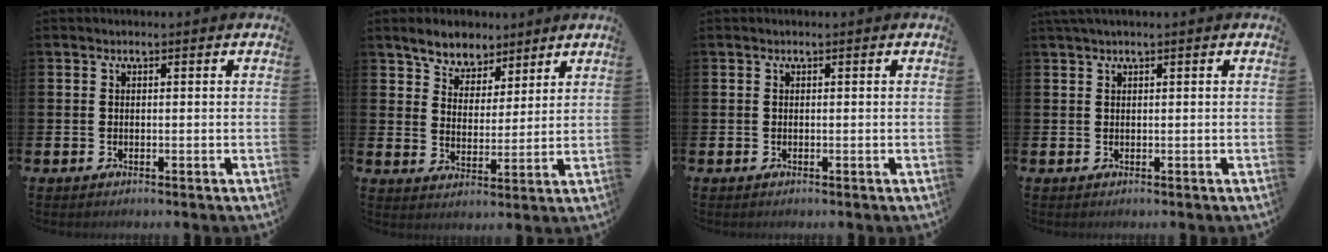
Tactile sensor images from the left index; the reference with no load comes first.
{"total": 5.8, "force": [5.3, 2.3, 0.3], "torque": [-0.027, -0.018, 0.097]}
{"total": 0.0}
{"total": 1.0, "force": [0.7, -0.1, 0.6], "torque": [-0.014, 0.003, 0.014]}